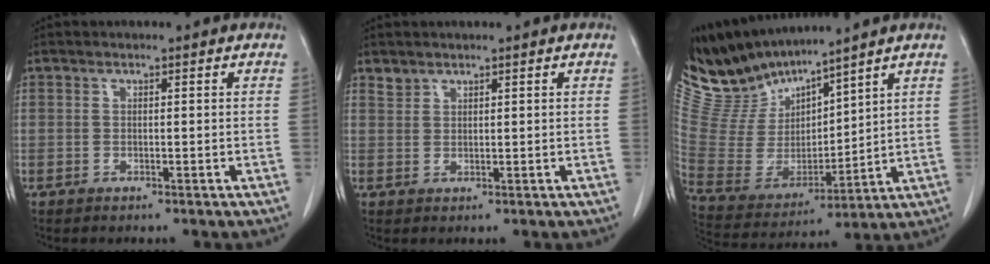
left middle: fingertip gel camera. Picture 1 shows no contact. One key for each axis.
{"total": 1.4, "fx": 1.3, "fy": 0.5, "fz": -0.1, "tx": 0.004, "ty": 0.003, "tz": 0.026}
{"total": 11.1, "fx": 10.9, "fy": 0.9, "fz": 1.7, "tx": -0.065, "ty": -0.002, "tz": 0.243}